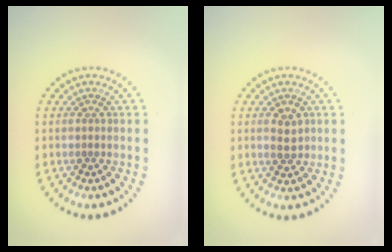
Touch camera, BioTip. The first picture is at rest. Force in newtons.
{"total": 1.9, "press": 1.9, "slide": 0.2}